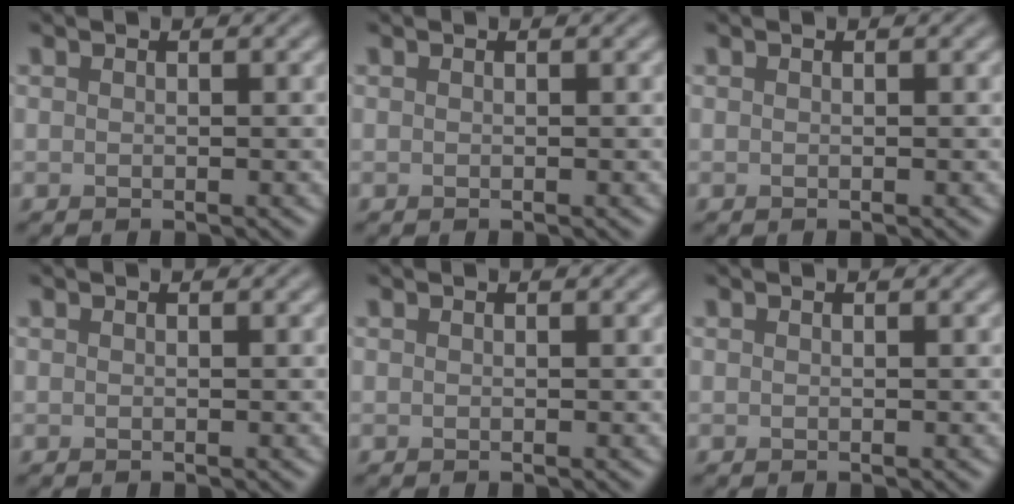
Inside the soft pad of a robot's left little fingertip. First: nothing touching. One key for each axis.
{"total": 0.0}
{"total": 0.0}
{"total": 0.0}
{"total": 0.0}
{"total": 0.0}